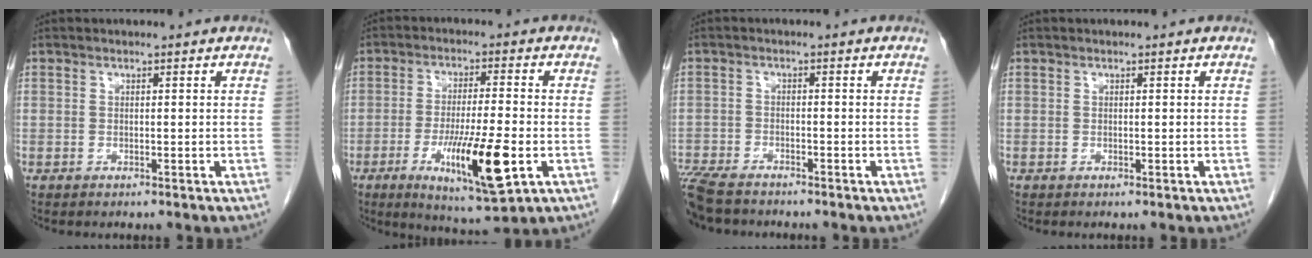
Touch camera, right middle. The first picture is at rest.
{"total": 12.8, "force": [-4.2, 1.4, 12.0], "torque": [-0.207, -0.029, -0.064]}
{"total": 9.5, "force": [-8.0, 2.8, 4.1], "torque": [-0.089, -0.017, -0.139]}
{"total": 0.0}